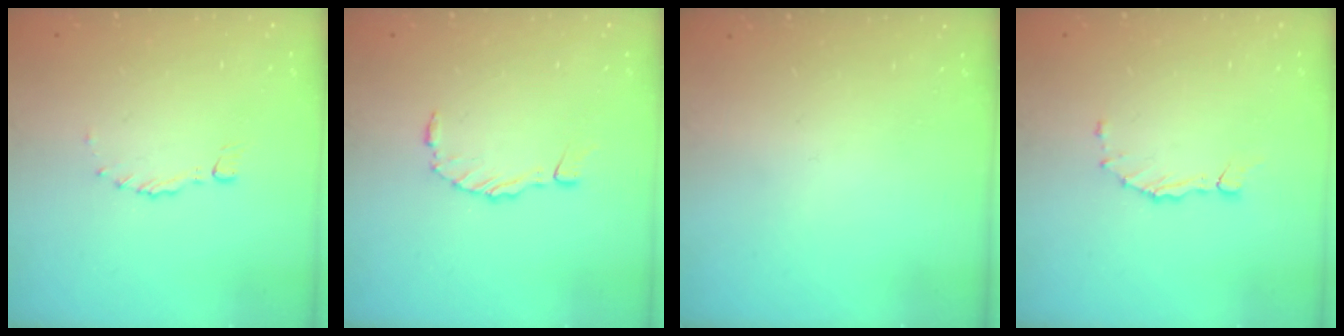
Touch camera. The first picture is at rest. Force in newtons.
{"total": 1.2, "press": 1.2, "slide": 0.3}
{"total": 0.0}
{"total": 1.6, "press": 1.6, "slide": 0.3}